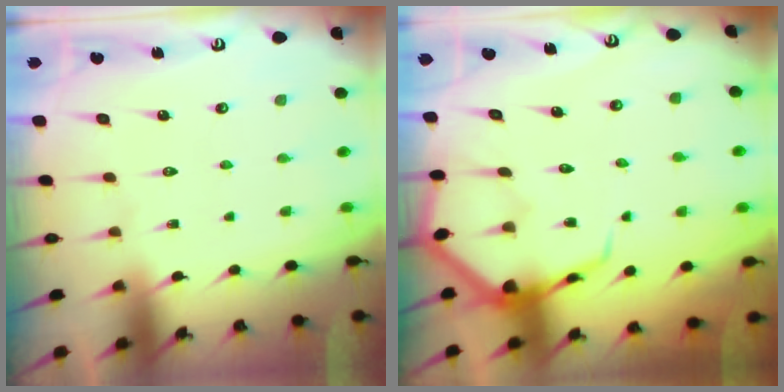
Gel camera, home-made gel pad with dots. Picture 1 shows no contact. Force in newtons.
{"total": 7.7, "press": 7.7, "slide": 0.8}